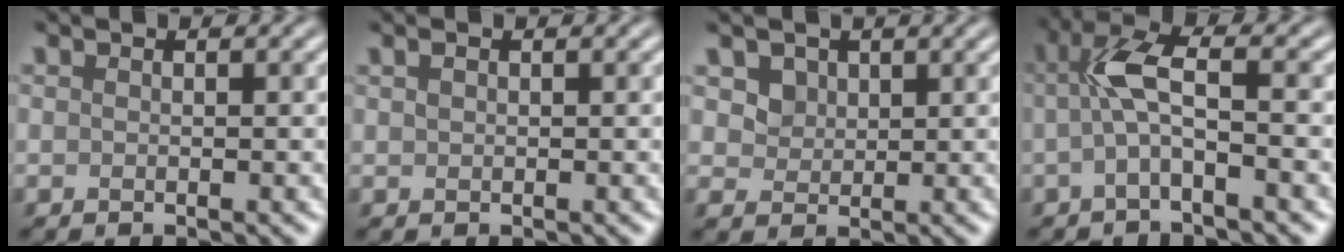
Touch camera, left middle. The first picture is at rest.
{"total": 0.6, "force": [0.3, 0.3, 0.4], "torque": [-0.012, 0.004, 0.006]}
{"total": 2.4, "force": [1.4, 1.7, 0.9], "torque": [-0.032, -0.008, 0.040]}
{"total": 3.6, "force": [-0.6, 0.6, 3.5], "torque": [-0.078, 0.015, -0.017]}